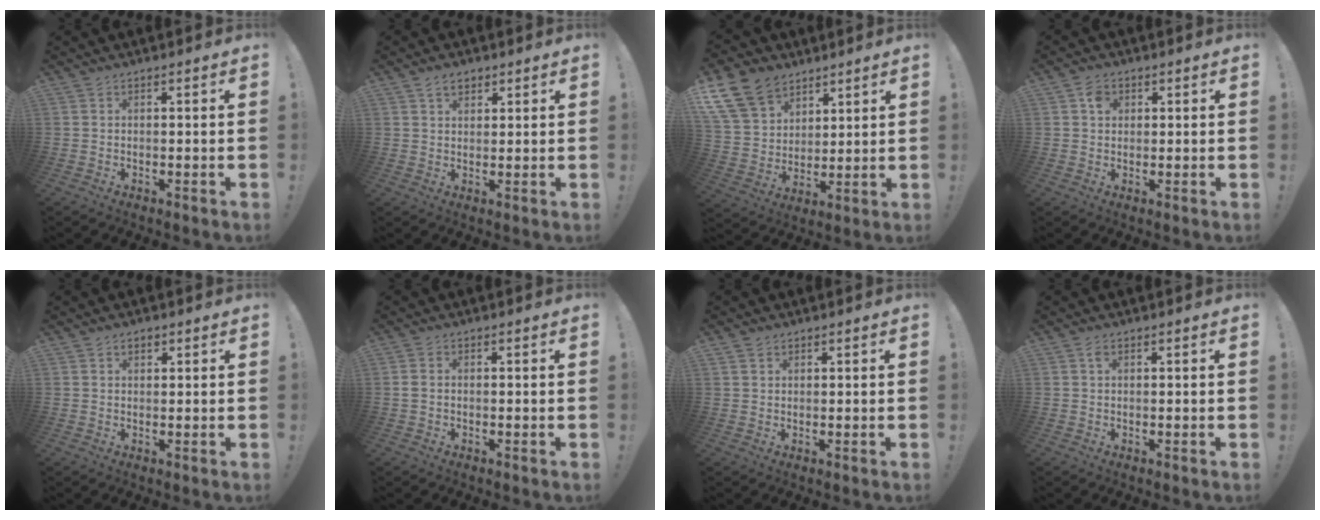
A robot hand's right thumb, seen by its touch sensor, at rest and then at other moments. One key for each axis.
{"total": 3.9, "fx": 2.3, "fy": 2.4, "fz": 2.0, "tx": -0.031, "ty": -0.005, "tz": 0.041}
{"total": 15.5, "fx": 9.8, "fy": 10.4, "fz": 6.0, "tx": -0.115, "ty": -0.057, "tz": 0.195}
{"total": 3.2, "fx": 0.9, "fy": 2.7, "fz": 1.4, "tx": -0.014, "ty": 0.001, "tz": 0.014}
{"total": 1.4, "fx": 0.8, "fy": 0.9, "fz": 0.7, "tx": -0.008, "ty": -0.001, "tz": 0.013}
{"total": 1.3, "fx": -0.1, "fy": 0.9, "fz": 0.9, "tx": -0.018, "ty": 0.005, "tz": -0.001}
{"total": 1.6, "fx": 1.2, "fy": 0.9, "fz": 0.3, "tx": -0.003, "ty": -0.003, "tz": 0.023}
{"total": 0.9, "fx": 0.4, "fy": 0.5, "fz": 0.6, "tx": -0.013, "ty": 0.002, "tz": 0.008}